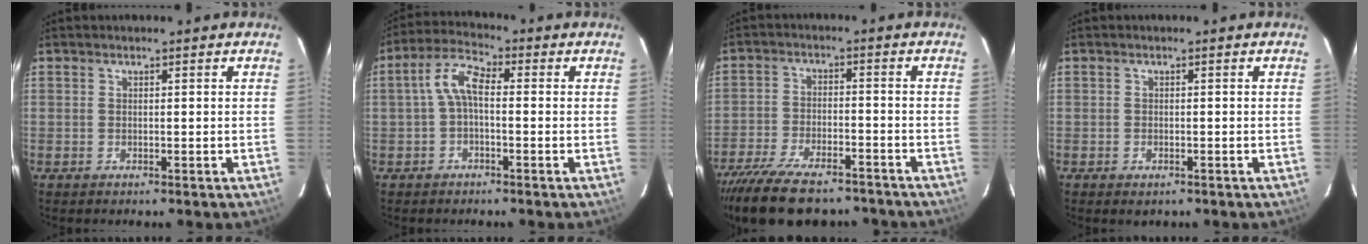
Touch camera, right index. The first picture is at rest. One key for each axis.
{"total": 5.2, "fx": -0.6, "fy": 1.9, "fz": 4.8, "tx": -0.107, "ty": 0.020, "tz": -0.016}
{"total": 17.4, "fx": -14.2, "fy": 5.8, "fz": 8.4, "tx": -0.179, "ty": -0.025, "tz": -0.225}
{"total": 1.3, "fx": -0.7, "fy": 0.9, "fz": 0.6, "tx": -0.010, "ty": -0.002, "tz": -0.009}